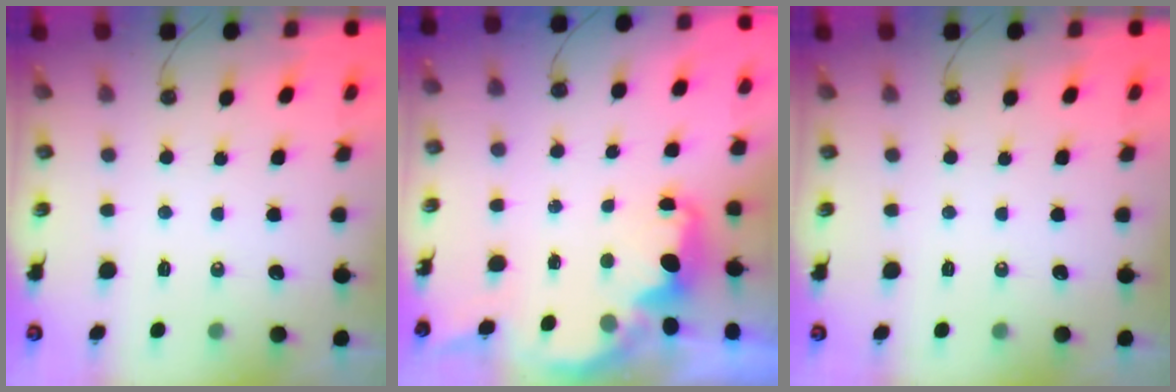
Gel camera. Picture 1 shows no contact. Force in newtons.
{"total": 2.0, "press": 1.9, "slide": 0.8}
{"total": 0.0}